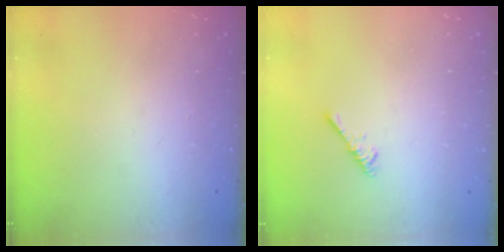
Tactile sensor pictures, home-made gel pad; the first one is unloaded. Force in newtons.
{"total": 2.2, "press": 2.1, "slide": 0.5}